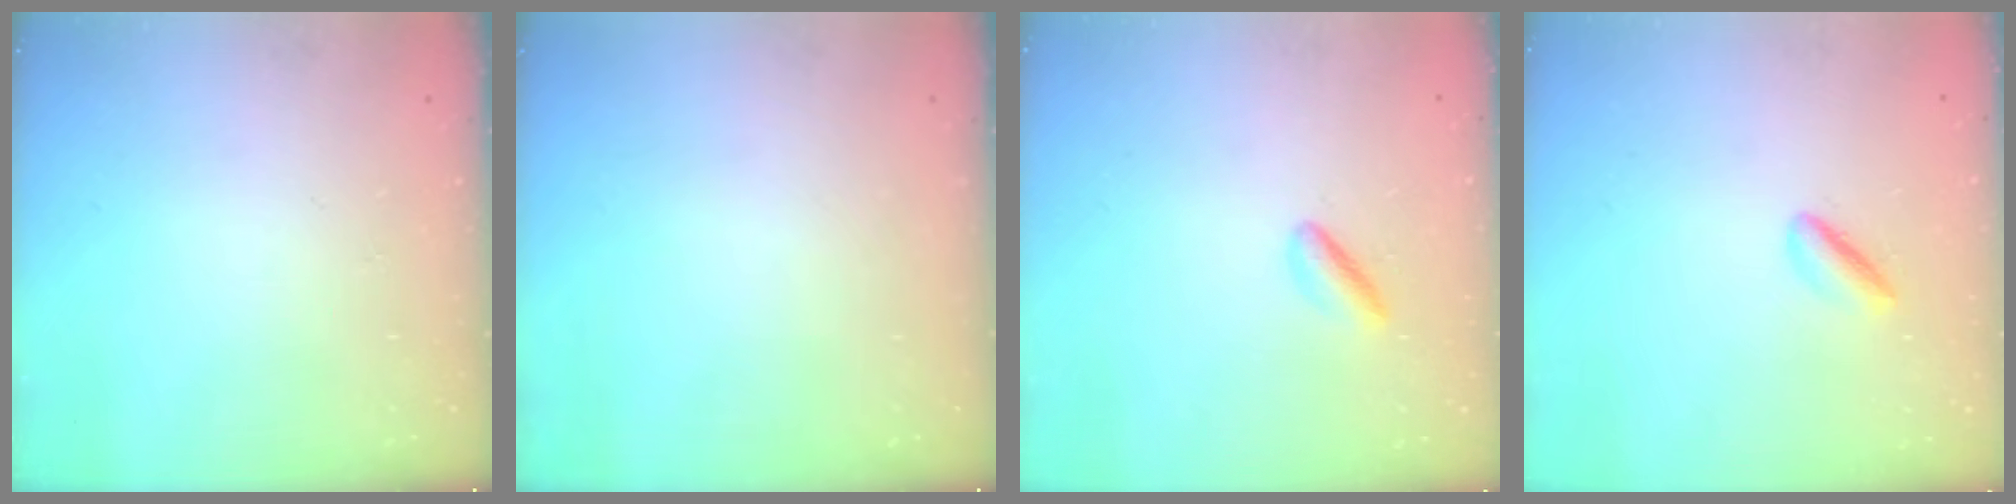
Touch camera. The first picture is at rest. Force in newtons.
{"total": 0.0}
{"total": 2.9, "press": 2.9, "slide": 0.4}
{"total": 2.0, "press": 1.9, "slide": 0.6}